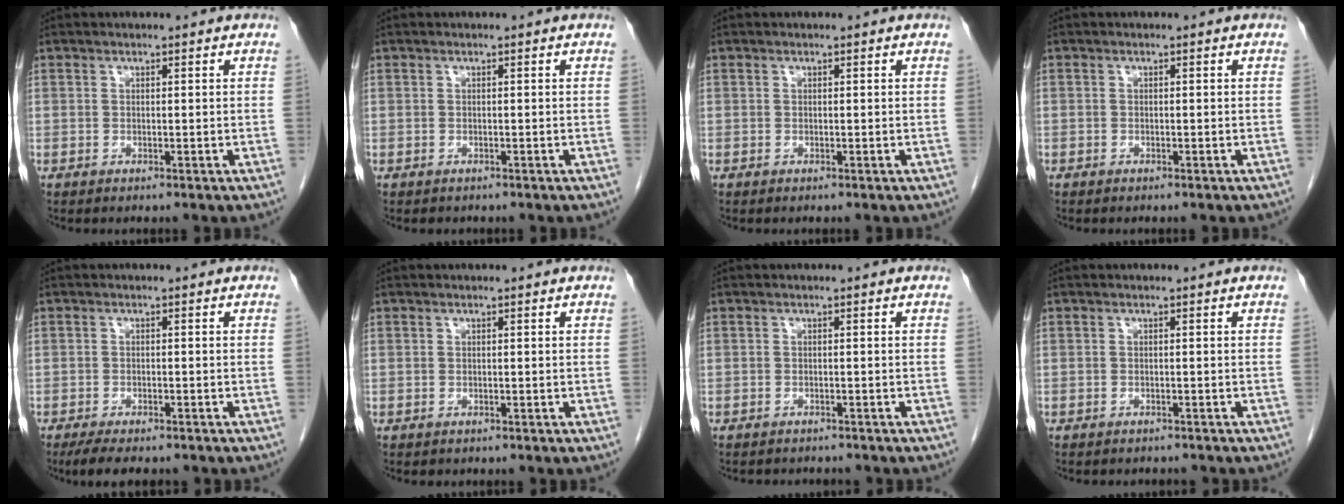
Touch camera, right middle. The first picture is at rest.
{"total": 0.7, "force": [-0.5, 0.4, 0.1], "torque": [-0.009, 0.002, -0.008]}
{"total": 0.0}
{"total": 0.0}
{"total": 5.9, "force": [-4.8, 1.7, 3.1], "torque": [-0.046, -0.011, -0.069]}
{"total": 0.0}
{"total": 3.7, "force": [-3.4, 1.2, 0.7], "torque": [-0.008, -0.002, -0.043]}
{"total": 2.9, "force": [-2.6, 1.1, 0.5], "torque": [-0.009, -0.002, -0.032]}